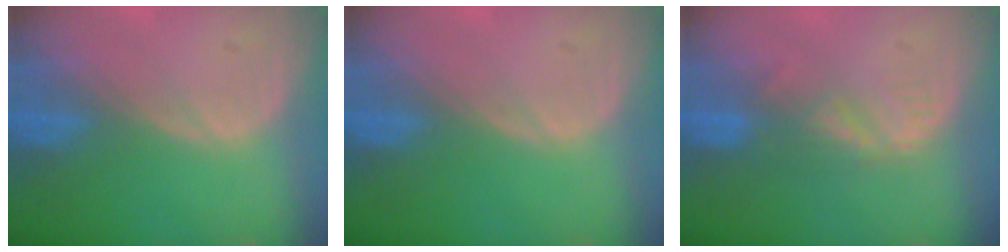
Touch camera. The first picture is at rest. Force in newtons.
{"total": 0.0}
{"total": 3.6, "press": 3.1, "slide": 1.8}